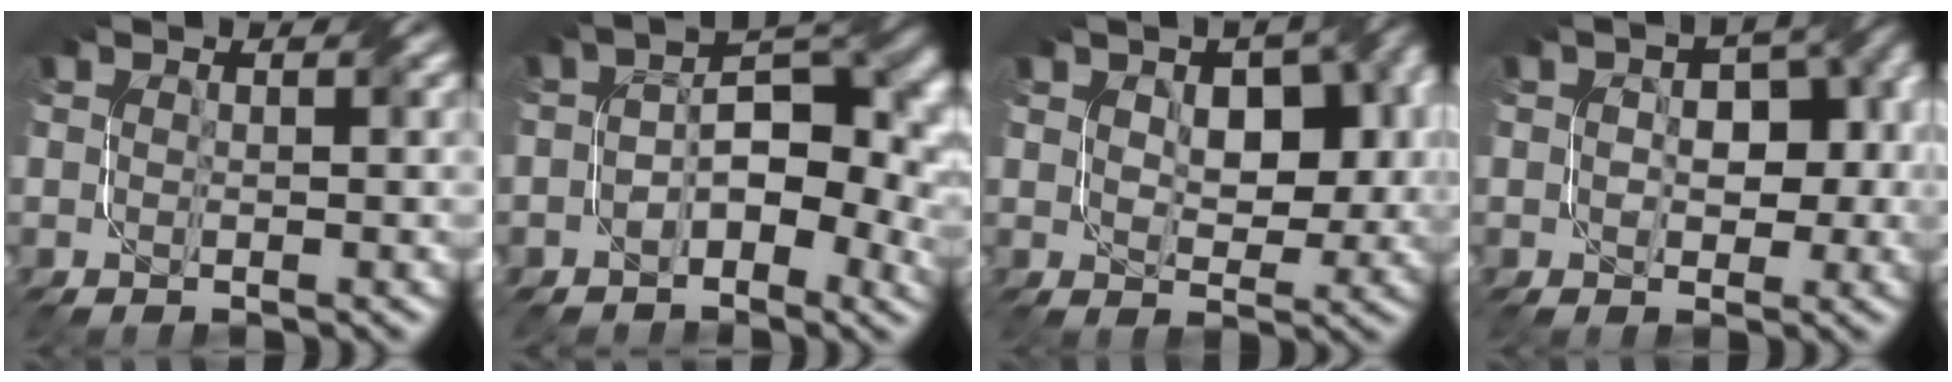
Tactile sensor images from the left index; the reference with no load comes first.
{"total": 7.4, "force": [-1.2, 4.1, 6.0], "torque": [-0.077, 0.010, -0.026]}
{"total": 6.1, "force": [1.2, 3.7, 4.7], "torque": [-0.075, -0.007, 0.027]}
{"total": 5.3, "force": [-0.7, 3.5, 3.9], "torque": [-0.038, 0.014, -0.003]}